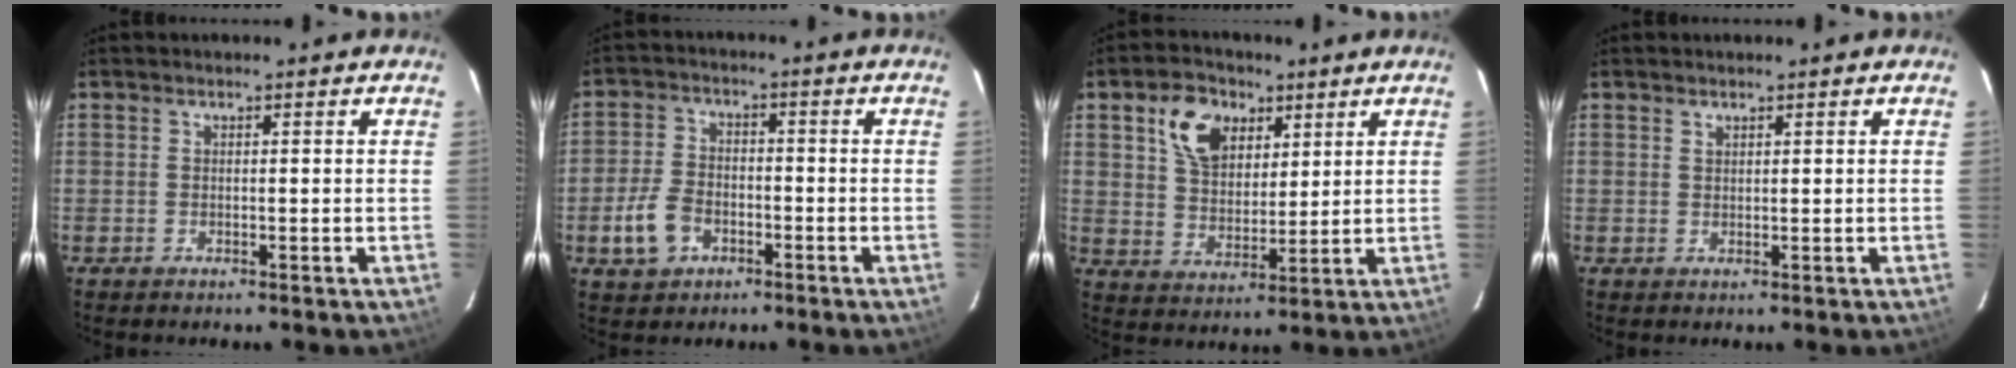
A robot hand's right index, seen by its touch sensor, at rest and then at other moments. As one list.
[{"total": 7.3, "force": [-3.2, 5.0, 4.2], "torque": [-0.103, 0.010, -0.055]}, {"total": 10.3, "force": [4.9, 6.9, 5.9], "torque": [-0.113, 0.022, 0.091]}, {"total": 0.7, "force": [0.6, 0.3, 0.1], "torque": [-0.002, 0.001, 0.011]}]